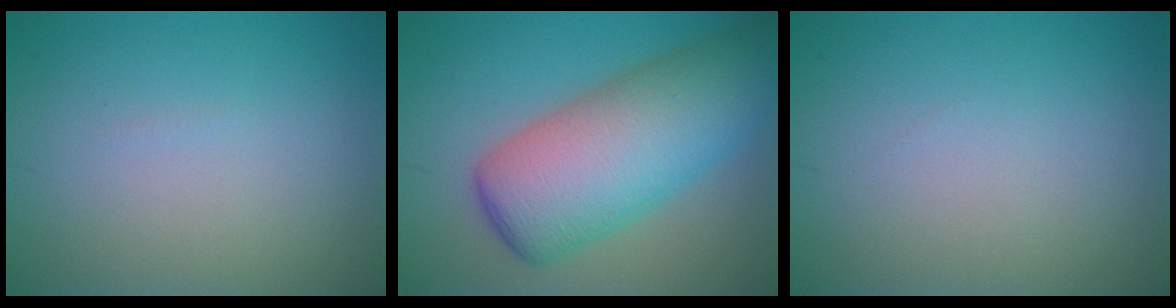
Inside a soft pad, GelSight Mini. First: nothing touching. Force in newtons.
{"total": 10.9, "press": 10.9, "slide": 0.1}
{"total": 0.0}